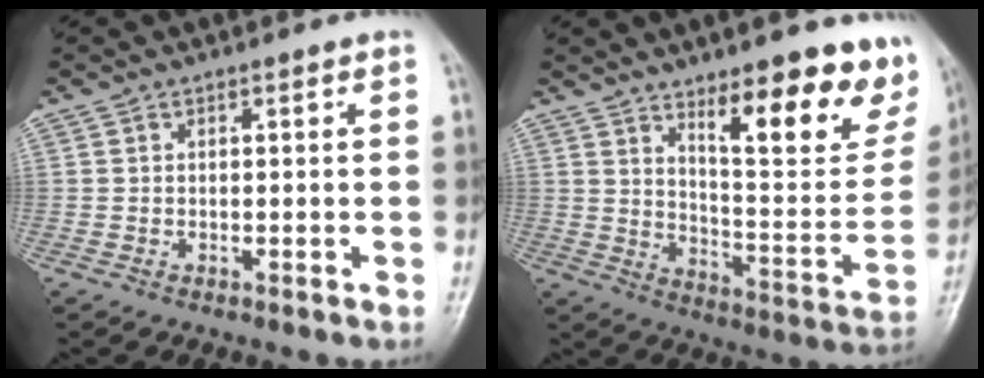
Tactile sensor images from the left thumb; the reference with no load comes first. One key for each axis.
{"total": 19.3, "fx": 12.2, "fy": 6.0, "fz": 13.7, "tx": -0.133, "ty": -0.086, "tz": 0.182}